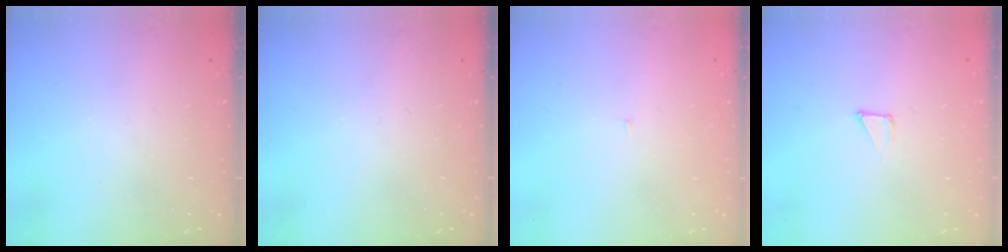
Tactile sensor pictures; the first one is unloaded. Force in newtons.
{"total": 0.0}
{"total": 2.1, "press": 2.1, "slide": 0.2}
{"total": 1.3, "press": 1.3, "slide": 0.0}